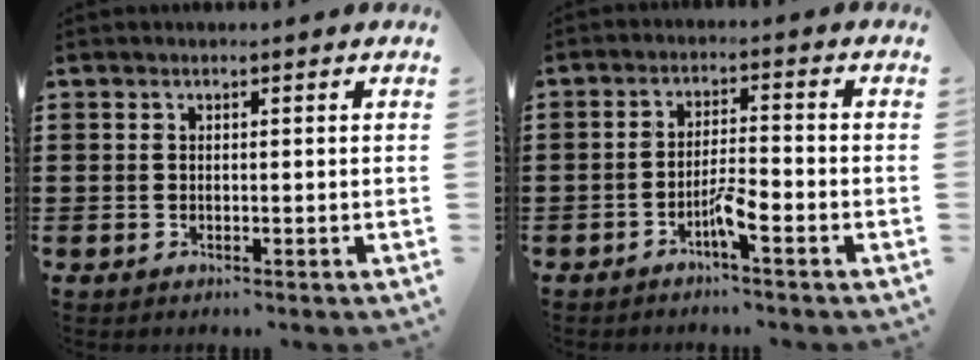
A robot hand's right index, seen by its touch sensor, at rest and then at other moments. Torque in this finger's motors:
{"motor_torque": [0.11, 0.01, 0.28, 0.07]}